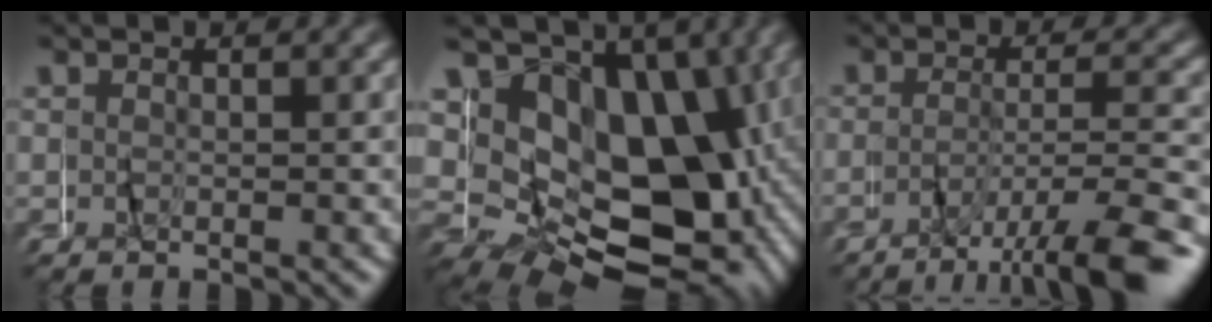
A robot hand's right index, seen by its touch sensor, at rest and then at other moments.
{"total": 18.5, "force": [-0.3, 13.2, 13.0], "torque": [-0.234, -0.024, -0.004]}
{"total": 6.9, "force": [-5.4, 0.6, 4.2], "torque": [-0.067, -0.014, -0.088]}